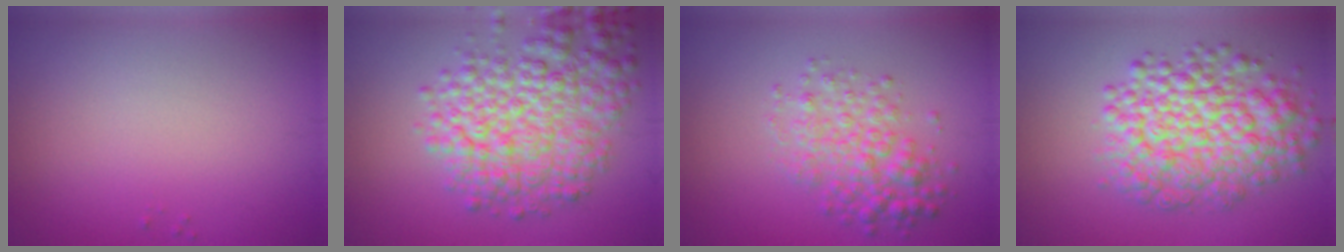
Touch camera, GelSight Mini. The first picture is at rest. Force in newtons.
{"total": 7.3, "press": 7.3, "slide": 0.2}
{"total": 3.9, "press": 3.9, "slide": 0.1}
{"total": 7.6, "press": 7.6, "slide": 0.3}